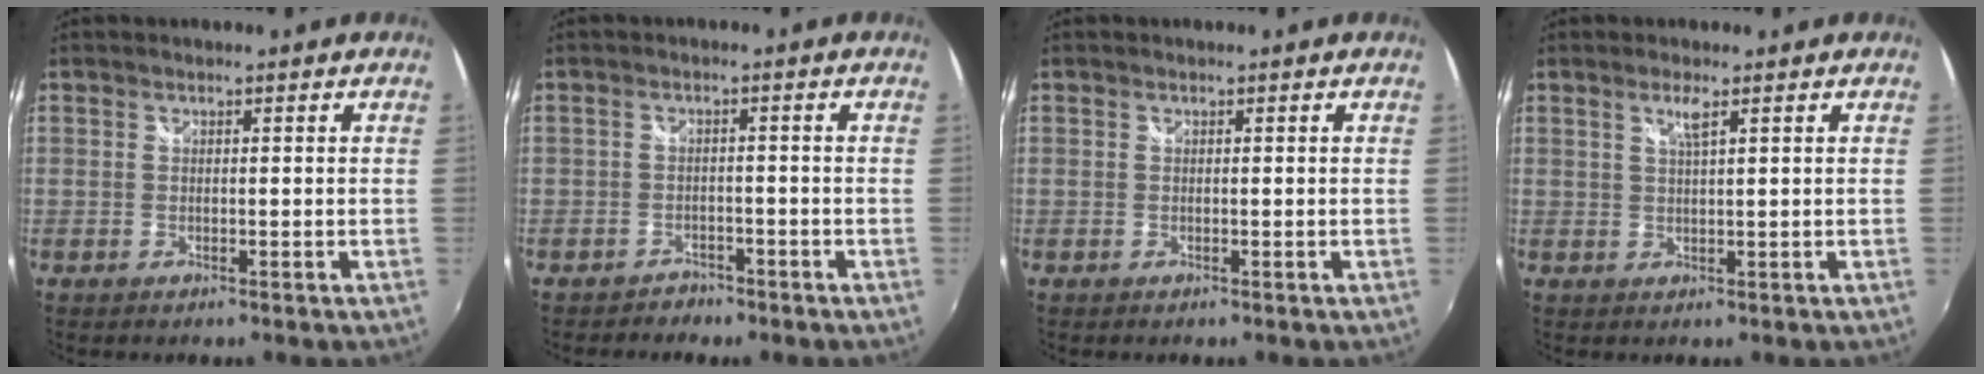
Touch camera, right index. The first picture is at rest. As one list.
[{"total": 2.2, "force": [-2.1, 0.0, -0.6], "torque": [0.010, 0.000, -0.031]}, {"total": 0.0}, {"total": 2.4, "force": [1.3, 0.1, 2.0], "torque": [-0.036, 0.000, 0.024]}]